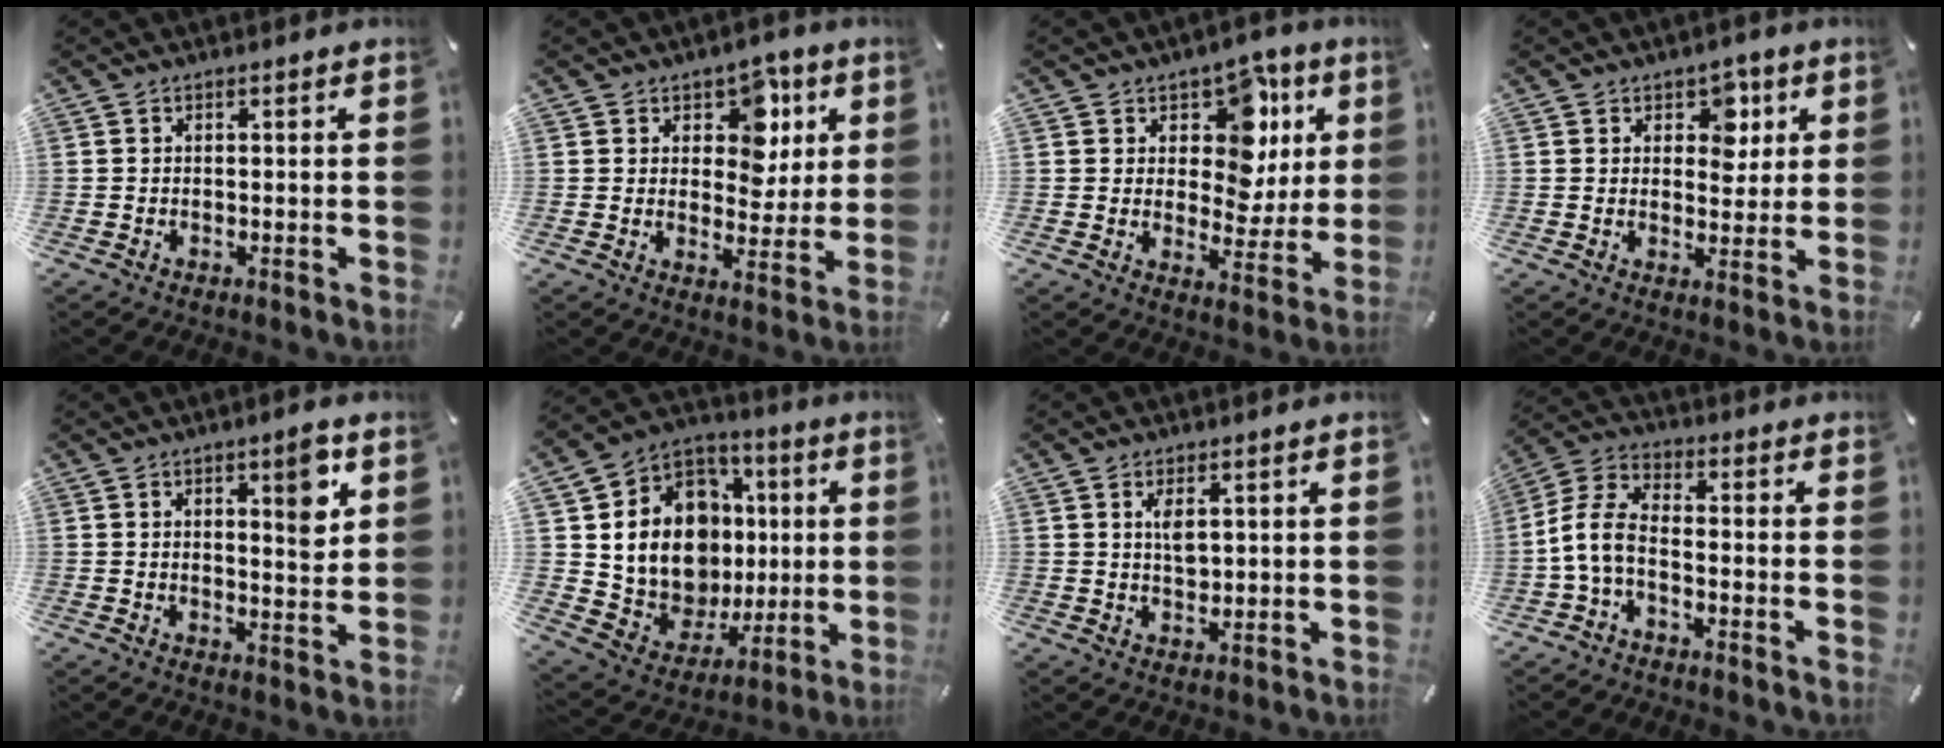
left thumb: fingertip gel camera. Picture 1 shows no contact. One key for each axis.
{"total": 9.4, "fx": 4.0, "fy": 7.2, "fz": 4.5, "tx": -0.050, "ty": -0.020, "tz": 0.066}
{"total": 13.4, "fx": 5.5, "fy": 9.7, "fz": 7.4, "tx": -0.101, "ty": -0.034, "tz": 0.100}
{"total": 6.6, "fx": 2.5, "fy": 5.1, "fz": 3.4, "tx": -0.026, "ty": -0.007, "tz": 0.034}
{"total": 8.0, "fx": 3.7, "fy": 2.8, "fz": 6.5, "tx": -0.076, "ty": -0.021, "tz": 0.051}
{"total": 15.5, "fx": 1.7, "fy": 13.1, "fz": 8.1, "tx": -0.158, "ty": -0.032, "tz": 0.046}
{"total": 3.9, "fx": 1.3, "fy": 2.2, "fz": 2.9, "tx": -0.055, "ty": -0.005, "tz": 0.017}
{"total": 7.5, "fx": -3.1, "fy": 4.1, "fz": 5.5, "tx": -0.130, "ty": 0.001, "tz": -0.059}